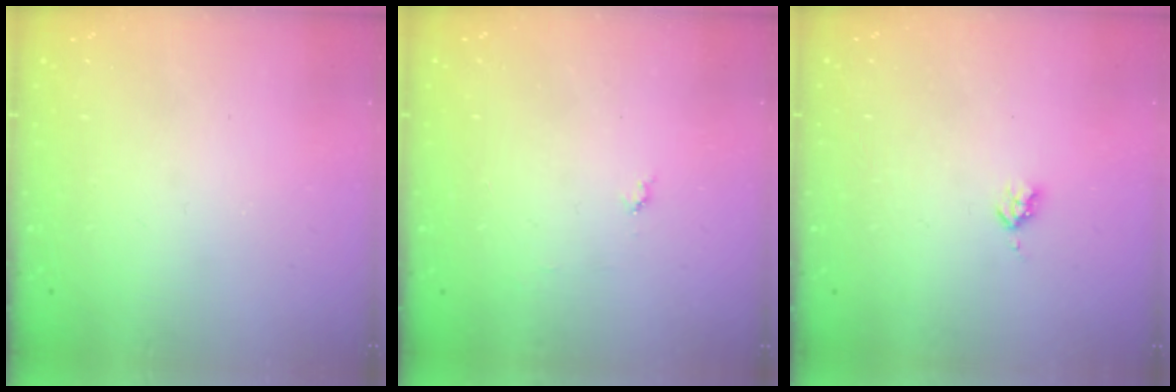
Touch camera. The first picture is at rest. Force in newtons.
{"total": 3.9, "press": 3.9, "slide": 0.4}
{"total": 2.7, "press": 2.6, "slide": 0.5}